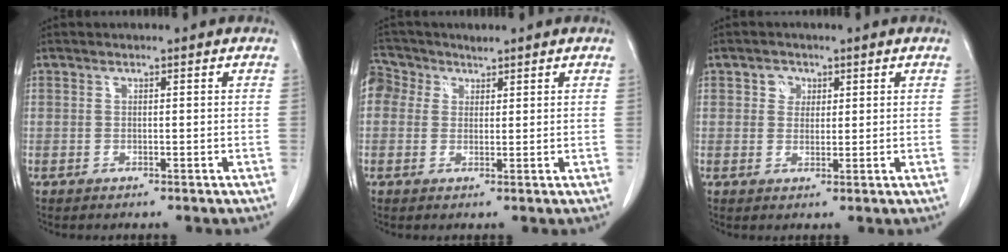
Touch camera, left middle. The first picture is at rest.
{"total": 3.9, "force": [2.2, 3.1, 0.6], "torque": [-0.018, 0.018, 0.043]}
{"total": 2.3, "force": [1.0, 2.0, 0.7], "torque": [-0.009, 0.003, 0.014]}